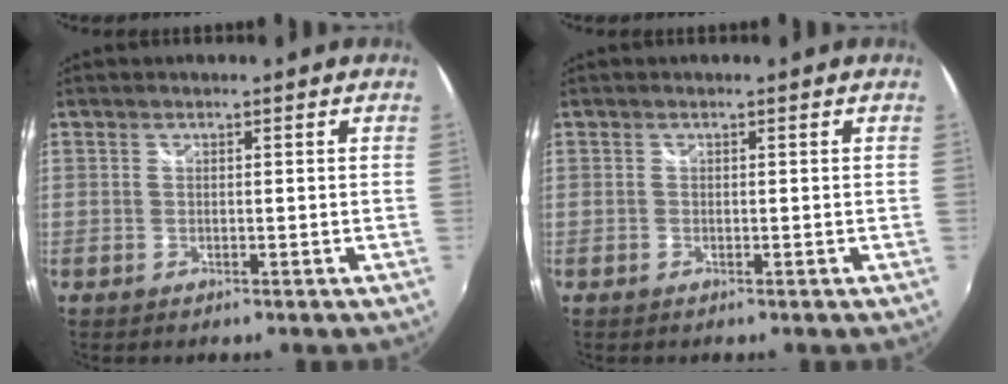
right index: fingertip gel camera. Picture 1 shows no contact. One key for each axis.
{"total": 0.0}